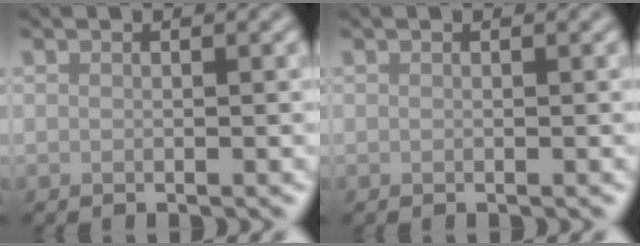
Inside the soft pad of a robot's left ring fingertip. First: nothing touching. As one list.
[{"total": 0.0}]